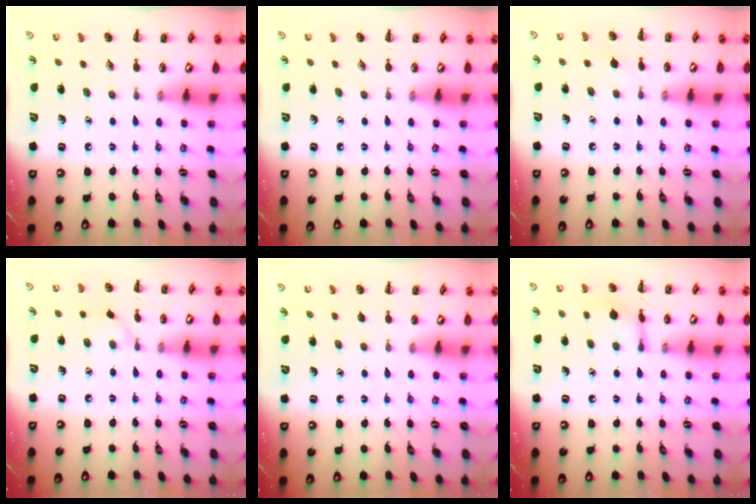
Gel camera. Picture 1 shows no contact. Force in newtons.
{"total": 0.0}
{"total": 2.7, "press": 2.5, "slide": 1.1}
{"total": 2.8, "press": 2.5, "slide": 1.1}
{"total": 0.0}
{"total": 7.4, "press": 7.3, "slide": 0.7}